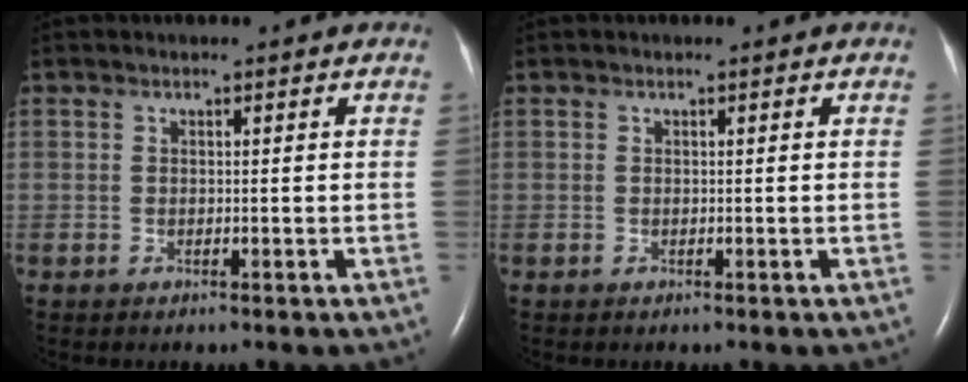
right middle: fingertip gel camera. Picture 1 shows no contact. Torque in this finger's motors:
{"motor_torque": [-0.09, 0.09, -0.02, -0.01]}